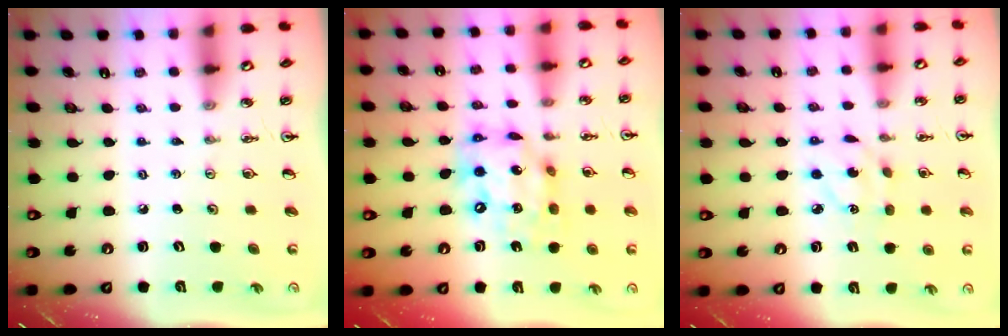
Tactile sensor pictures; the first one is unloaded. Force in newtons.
{"total": 14.3, "press": 14.2, "slide": 1.0}
{"total": 4.9, "press": 4.8, "slide": 0.5}